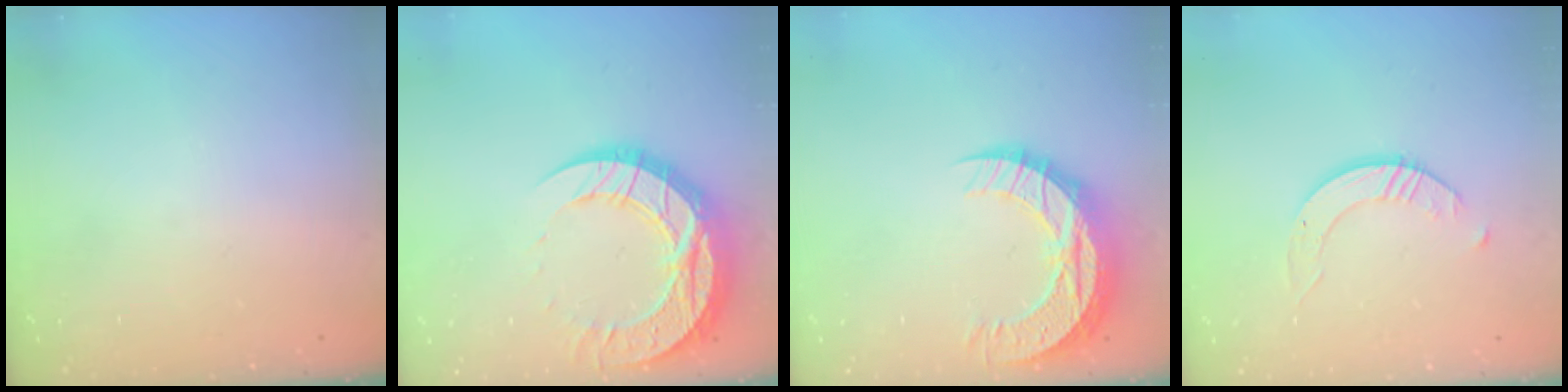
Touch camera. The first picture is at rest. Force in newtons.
{"total": 18.4, "press": 18.4, "slide": 1.6}
{"total": 12.7, "press": 12.7, "slide": 0.9}
{"total": 2.4, "press": 2.4, "slide": 0.3}